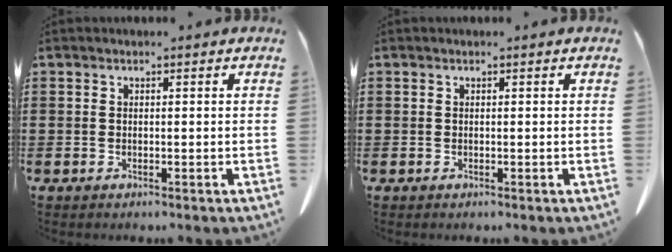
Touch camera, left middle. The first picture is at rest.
{"total": 0.0}